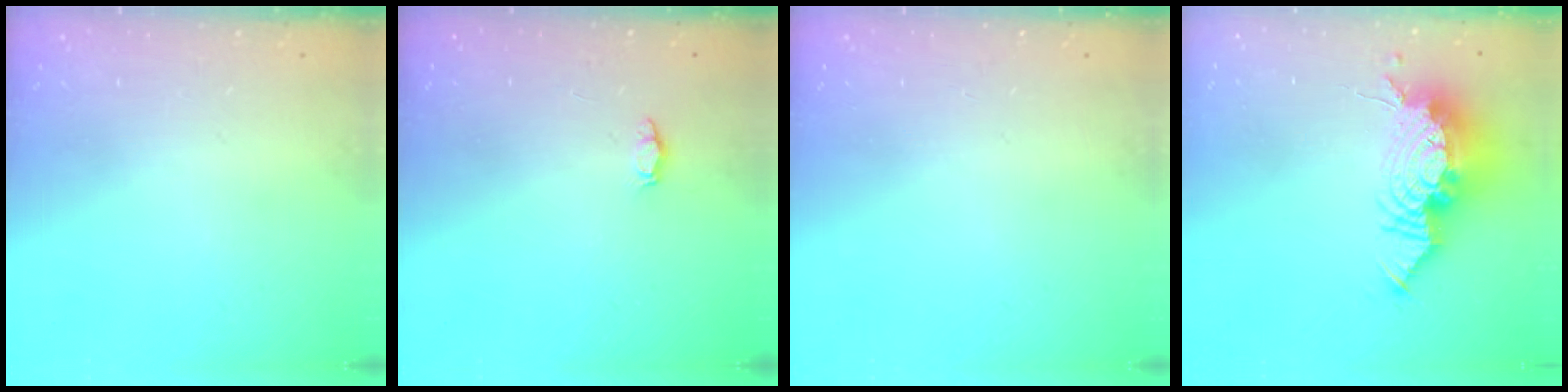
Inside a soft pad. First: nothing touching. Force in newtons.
{"total": 2.2, "press": 2.2, "slide": 0.3}
{"total": 0.0}
{"total": 18.6, "press": 18.2, "slide": 3.9}